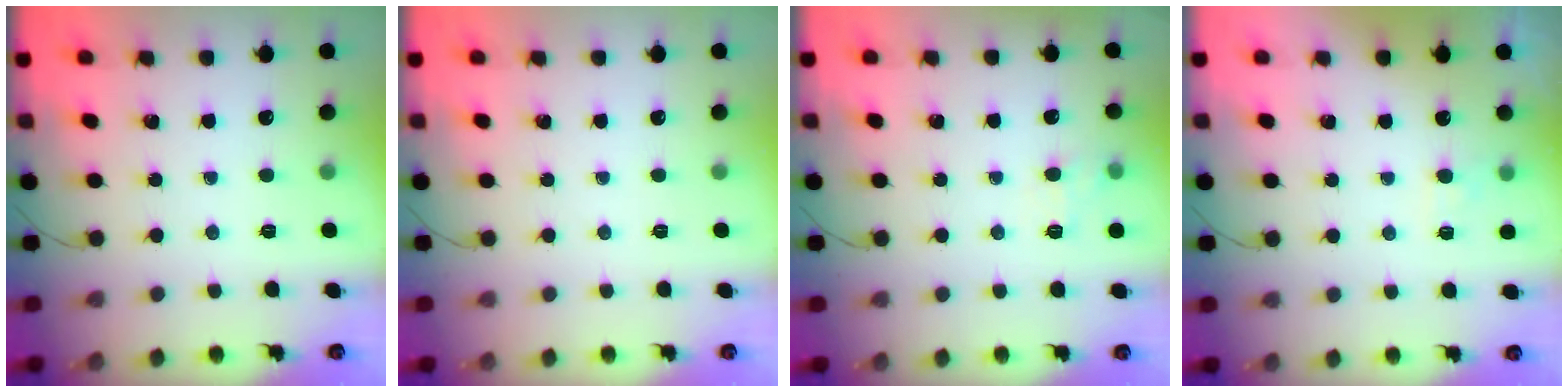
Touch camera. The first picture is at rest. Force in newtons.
{"total": 0.0}
{"total": 8.1, "press": 7.8, "slide": 2.2}
{"total": 3.1, "press": 2.7, "slide": 1.6}